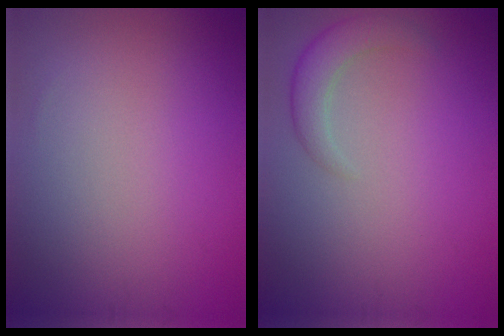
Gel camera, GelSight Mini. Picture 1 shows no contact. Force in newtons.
{"total": 2.6, "press": 2.6, "slide": 0.3}